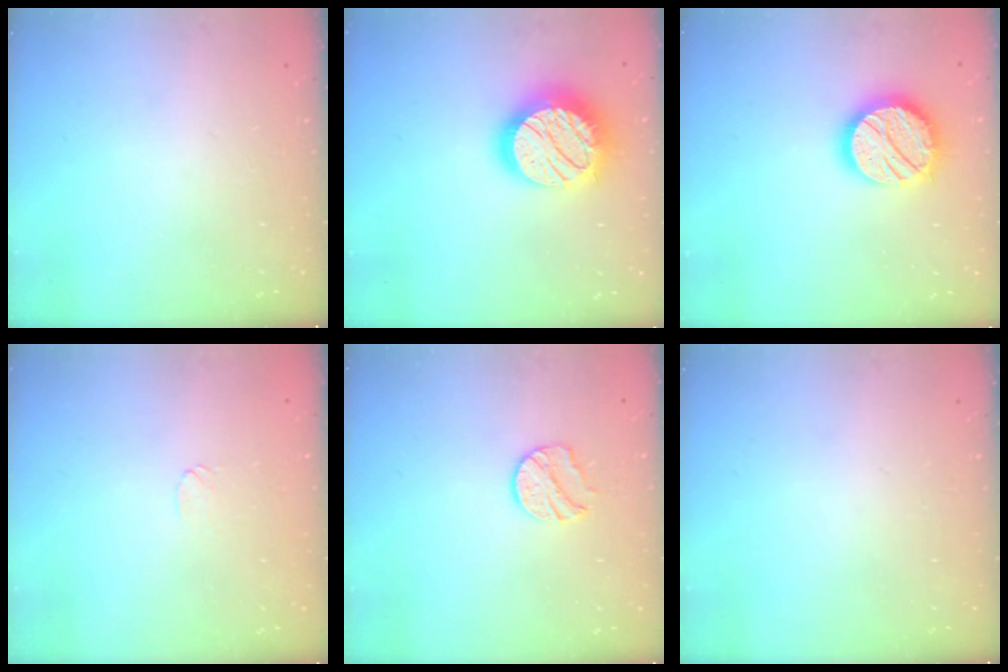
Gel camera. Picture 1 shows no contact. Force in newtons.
{"total": 20.5, "press": 20.5, "slide": 1.2}
{"total": 17.3, "press": 17.3, "slide": 1.1}
{"total": 4.1, "press": 4.1, "slide": 0.4}
{"total": 8.9, "press": 8.9, "slide": 0.1}
{"total": 0.0}